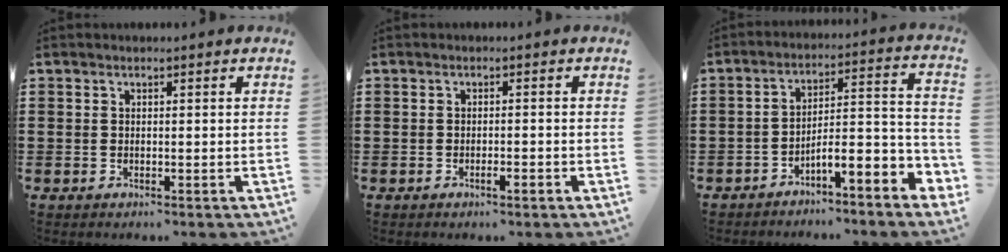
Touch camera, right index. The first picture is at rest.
{"total": 1.5, "force": [-0.9, 0.2, 1.2], "torque": [-0.022, -0.003, -0.015]}
{"total": 5.8, "force": [-4.5, 0.6, 3.5], "torque": [-0.061, -0.019, -0.091]}